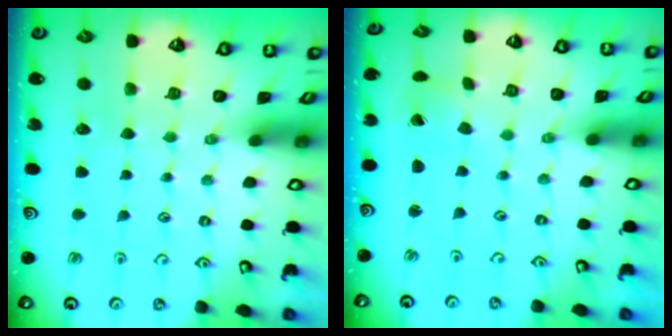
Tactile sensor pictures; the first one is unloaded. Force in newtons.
{"total": 1.5, "press": 1.5, "slide": 0.1}